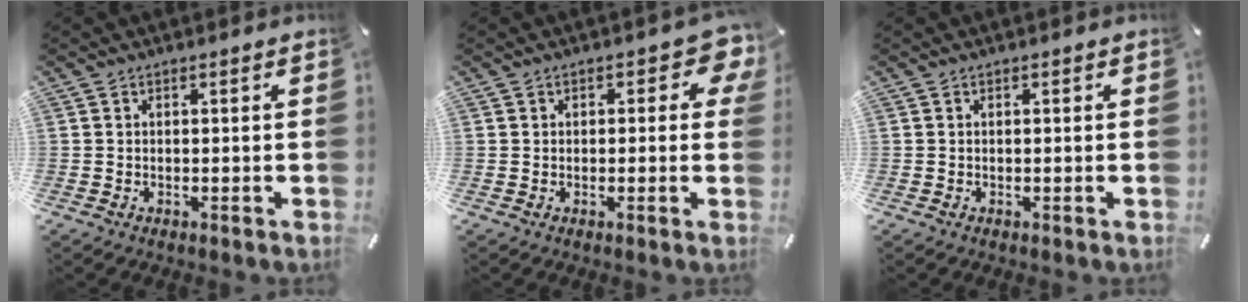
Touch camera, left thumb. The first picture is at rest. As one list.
[{"total": 5.6, "force": [2.1, 3.2, 4.1], "torque": [-0.042, -0.003, 0.031]}, {"total": 0.0}]